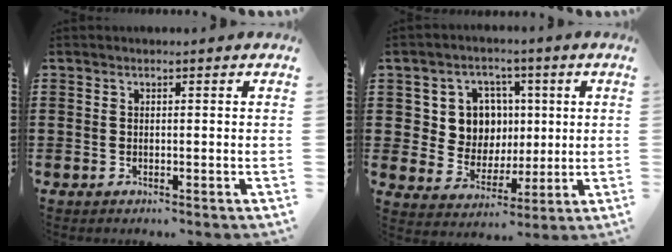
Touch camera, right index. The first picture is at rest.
{"total": 8.4, "force": [1.9, 7.5, 3.2], "torque": [-0.083, 0.014, 0.036]}